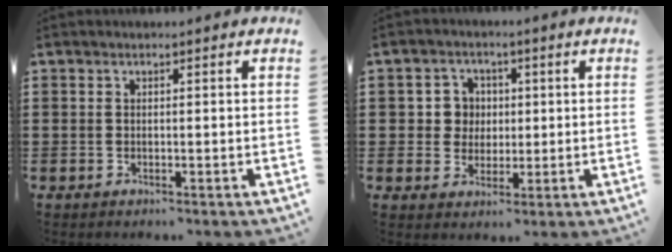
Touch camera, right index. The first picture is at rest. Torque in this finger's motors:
{"motor_torque": [0.18, -0.18, 0.14, 0.04]}